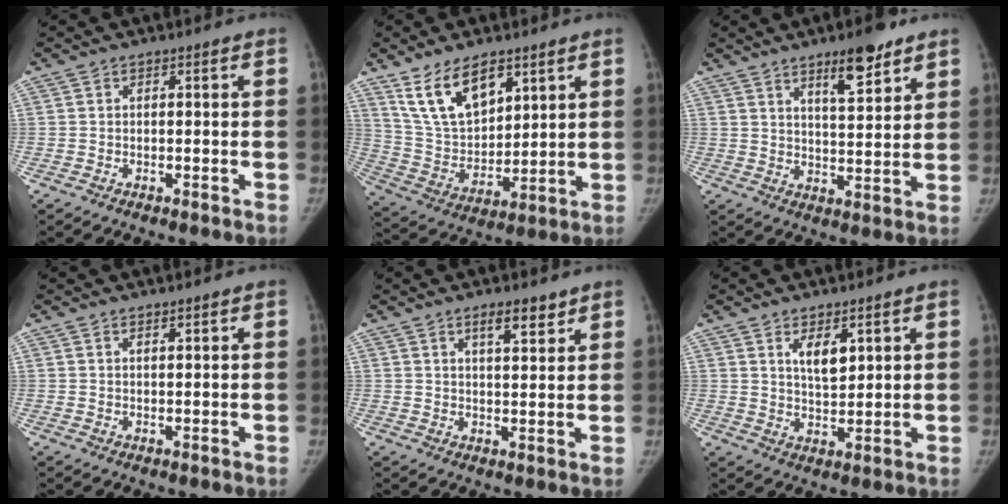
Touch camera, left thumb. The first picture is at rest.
{"total": 13.7, "force": [8.3, 7.1, 8.3], "torque": [-0.122, -0.040, 0.173]}
{"total": 8.4, "force": [5.6, 2.5, 5.8], "torque": [-0.069, -0.036, 0.085]}
{"total": 1.0, "force": [0.8, 0.1, 0.5], "torque": [-0.006, -0.006, 0.016]}
{"total": 4.9, "force": [3.4, 1.4, 3.1], "torque": [-0.037, -0.024, 0.054]}
{"total": 5.2, "force": [2.6, 2.3, 3.9], "torque": [-0.051, -0.023, 0.049]}